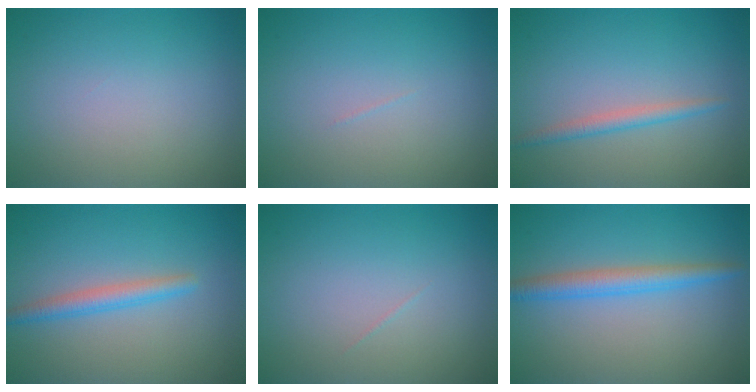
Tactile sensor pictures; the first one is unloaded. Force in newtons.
{"total": 0.0}
{"total": 1.7, "press": 1.7, "slide": 0.0}
{"total": 2.3, "press": 2.2, "slide": 0.2}
{"total": 0.0}
{"total": 3.0, "press": 3.0, "slide": 0.2}